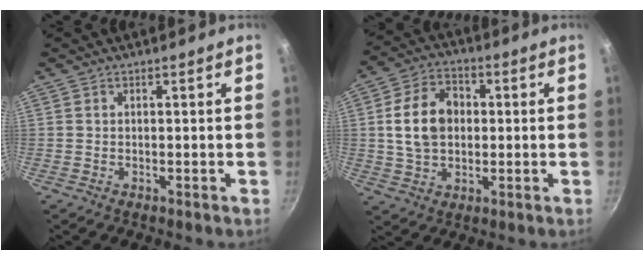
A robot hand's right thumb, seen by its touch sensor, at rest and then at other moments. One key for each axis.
{"total": 11.7, "fx": 1.0, "fy": 8.5, "fz": 8.0, "tx": -0.119, "ty": 0.017, "tz": 0.011}